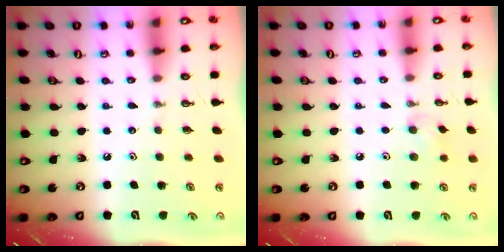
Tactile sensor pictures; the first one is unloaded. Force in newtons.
{"total": 6.5, "press": 6.3, "slide": 1.3}